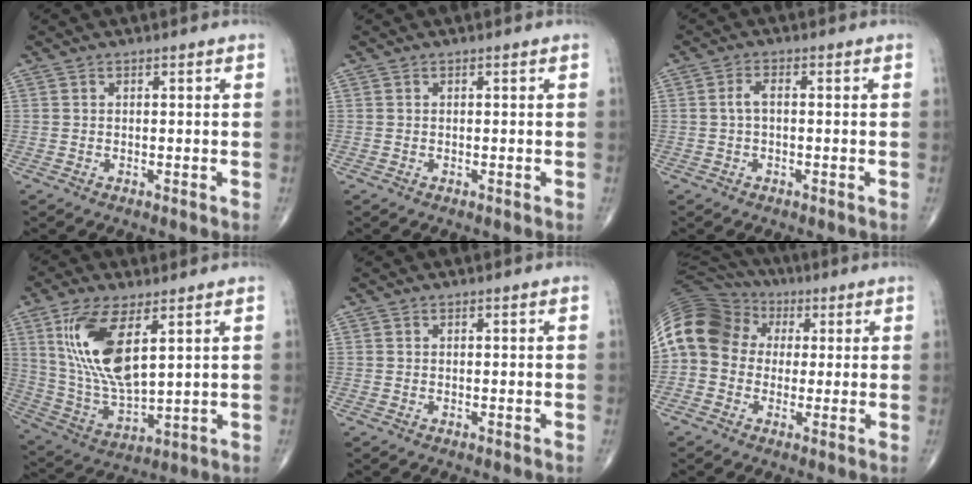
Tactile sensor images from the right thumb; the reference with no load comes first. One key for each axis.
{"total": 0.0}
{"total": 2.3, "fx": -0.1, "fy": 1.1, "fz": 2.0, "tx": -0.041, "ty": 0.009, "tz": -0.005}
{"total": 15.8, "fx": 5.7, "fy": 6.4, "fz": 13.3, "tx": -0.268, "ty": -0.024, "tz": 0.121}
{"total": 0.0}
{"total": 16.9, "fx": 2.4, "fy": 14.1, "fz": 9.1, "tx": -0.187, "ty": 0.050, "tz": 0.036}